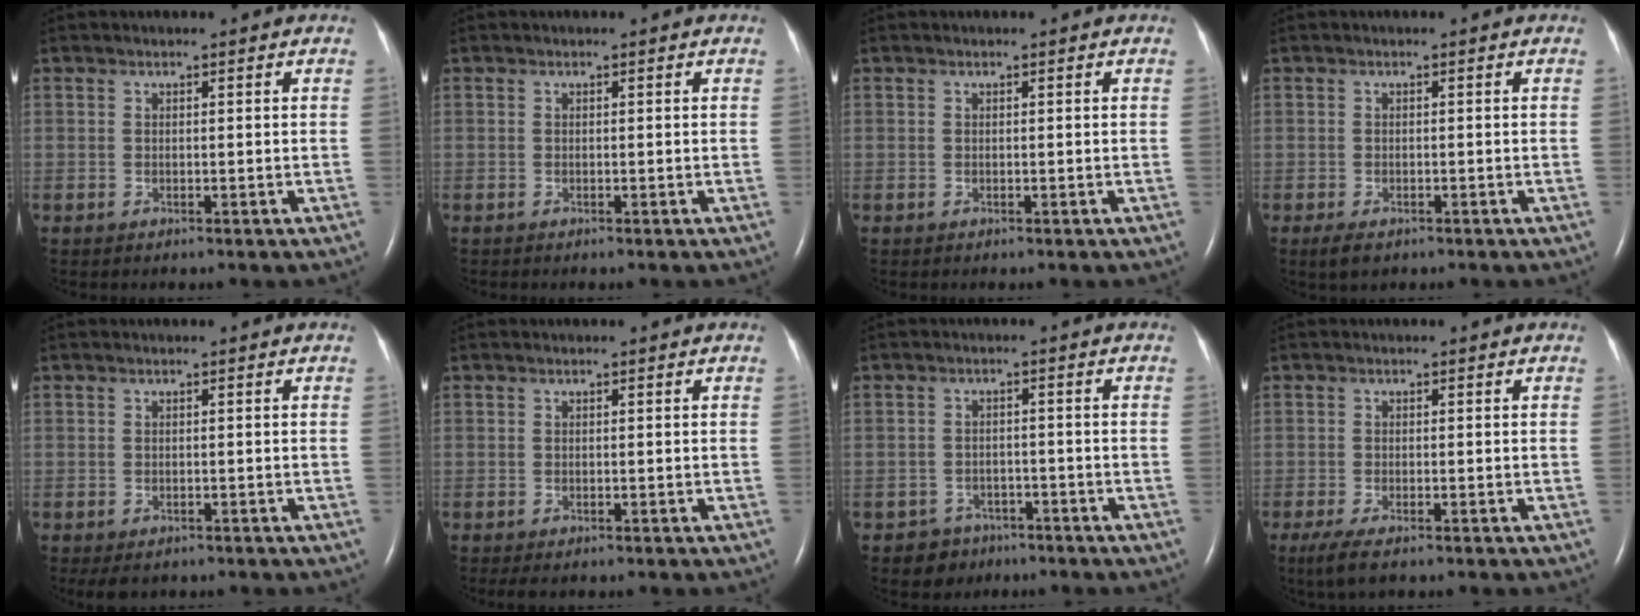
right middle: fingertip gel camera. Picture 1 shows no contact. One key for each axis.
{"total": 0.0}
{"total": 0.0}
{"total": 2.2, "fx": -1.3, "fy": 1.0, "fz": 1.4, "tx": -0.033, "ty": -0.004, "tz": -0.015}
{"total": 2.5, "fx": -1.9, "fy": 1.4, "fz": 1.0, "tx": -0.014, "ty": -0.004, "tz": -0.021}
{"total": 0.9, "fx": -0.6, "fy": 0.4, "fz": 0.6, "tx": -0.009, "ty": -0.002, "tz": -0.006}
{"total": 3.8, "fx": -2.5, "fy": 2.8, "fz": -0.3, "tx": -0.002, "ty": 0.011, "tz": -0.035}
{"total": 3.1, "fx": -2.0, "fy": 0.6, "fz": 2.3, "tx": -0.055, "ty": -0.011, "tz": -0.037}